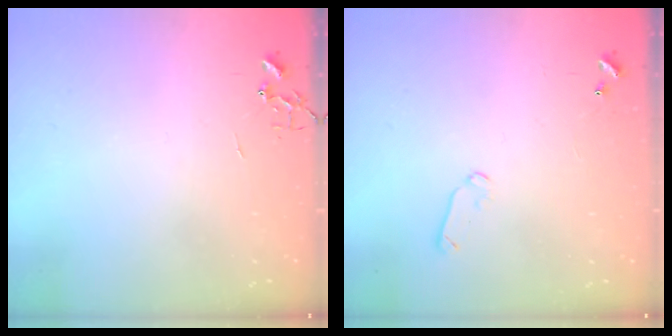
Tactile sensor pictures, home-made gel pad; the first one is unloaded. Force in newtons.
{"total": 5.2, "press": 5.1, "slide": 1.0}